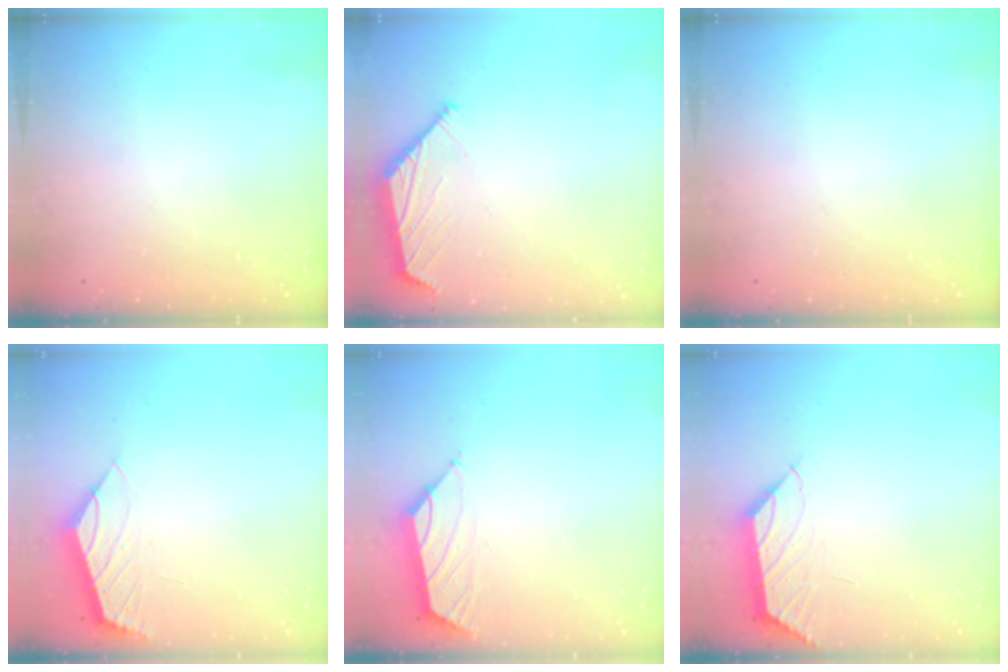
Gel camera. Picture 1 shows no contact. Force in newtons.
{"total": 0.0}
{"total": 0.0}
{"total": 0.9, "press": 0.9, "slide": 0.3}
{"total": 1.6, "press": 1.5, "slide": 0.6}
{"total": 1.2, "press": 1.1, "slide": 0.4}